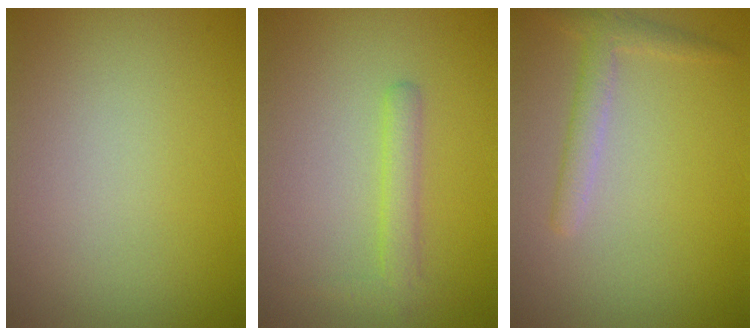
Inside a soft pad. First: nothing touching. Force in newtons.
{"total": 1.9, "press": 1.9, "slide": 0.2}
{"total": 2.1, "press": 2.1, "slide": 0.0}